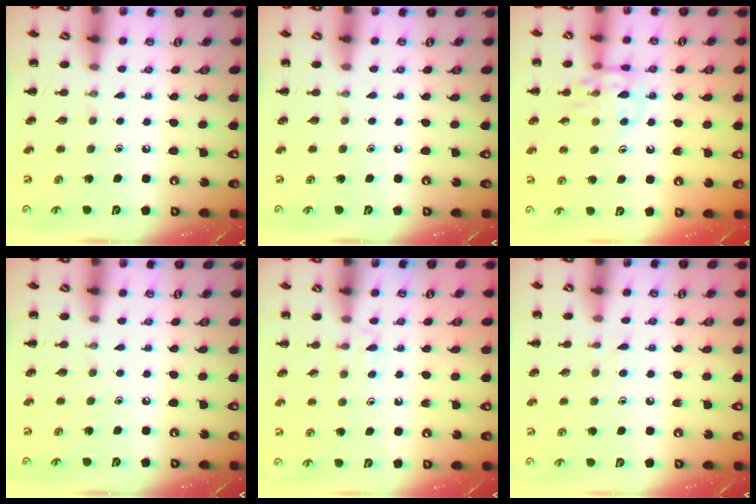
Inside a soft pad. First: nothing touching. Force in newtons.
{"total": 0.0}
{"total": 12.1, "press": 12.0, "slide": 1.5}
{"total": 0.0}
{"total": 4.1, "press": 3.8, "slide": 1.6}
{"total": 3.7, "press": 3.3, "slide": 1.6}